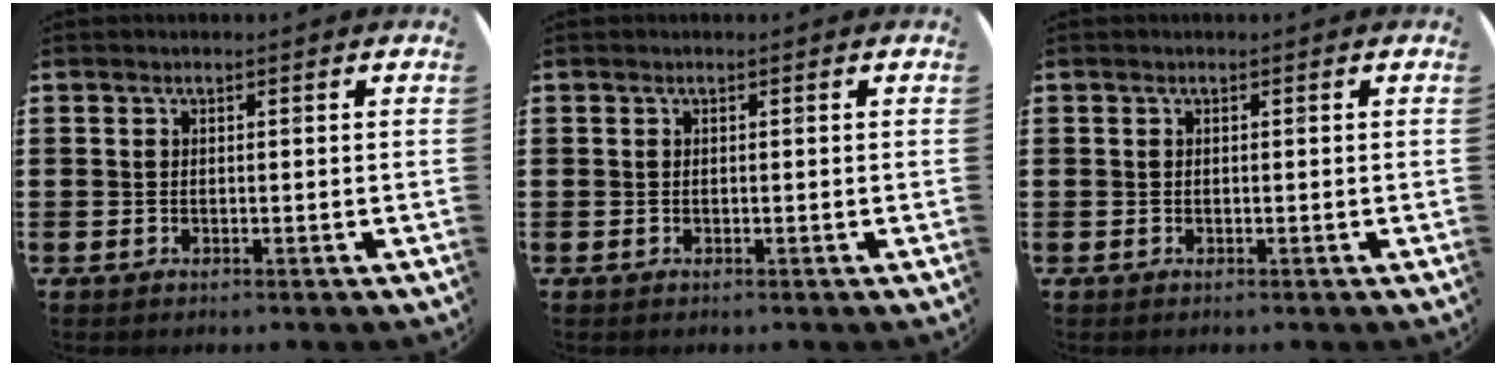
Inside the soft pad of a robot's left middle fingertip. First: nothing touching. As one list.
[{"total": 0.0}, {"total": 0.0}]